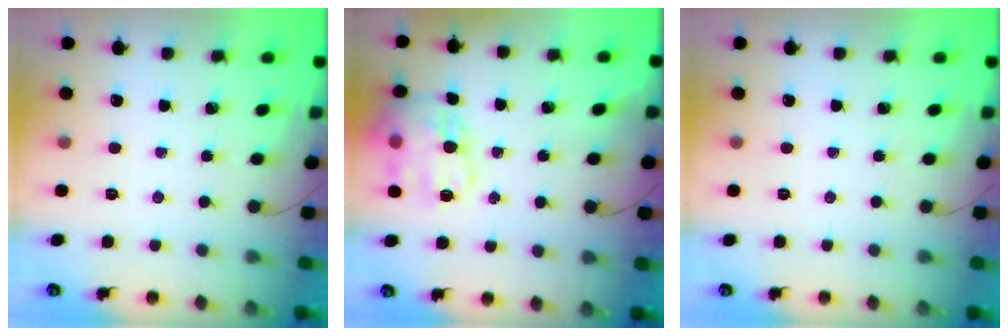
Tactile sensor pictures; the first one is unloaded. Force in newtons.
{"total": 17.0, "press": 16.9, "slide": 1.8}
{"total": 0.0}